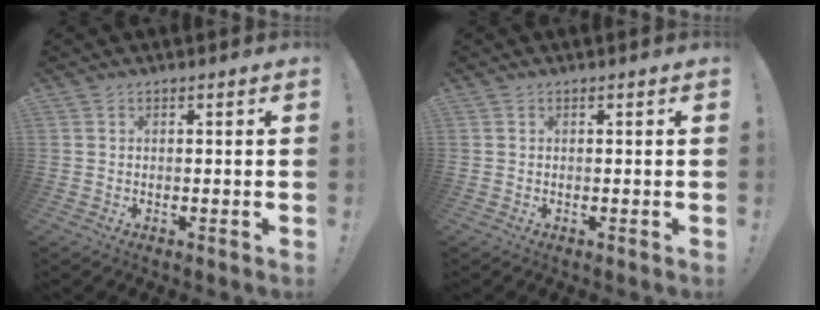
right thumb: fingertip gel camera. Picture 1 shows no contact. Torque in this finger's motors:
{"motor_torque": [0.00, -0.01, 0.00, 0.00, 0.07]}